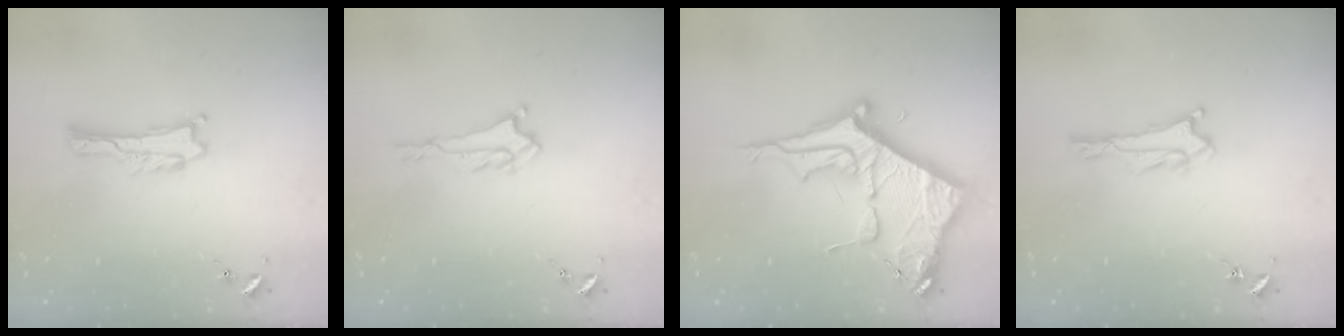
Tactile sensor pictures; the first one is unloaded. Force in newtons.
{"total": 1.9, "press": 1.9, "slide": 0.4}
{"total": 10.1, "press": 10.1, "slide": 1.1}
{"total": 0.7, "press": 0.7, "slide": 0.1}